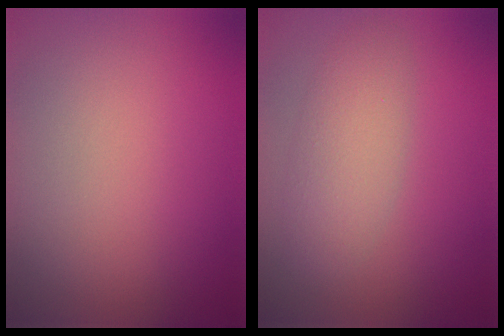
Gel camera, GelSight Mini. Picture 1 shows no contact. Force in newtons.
{"total": 3.5, "press": 3.5, "slide": 0.1}